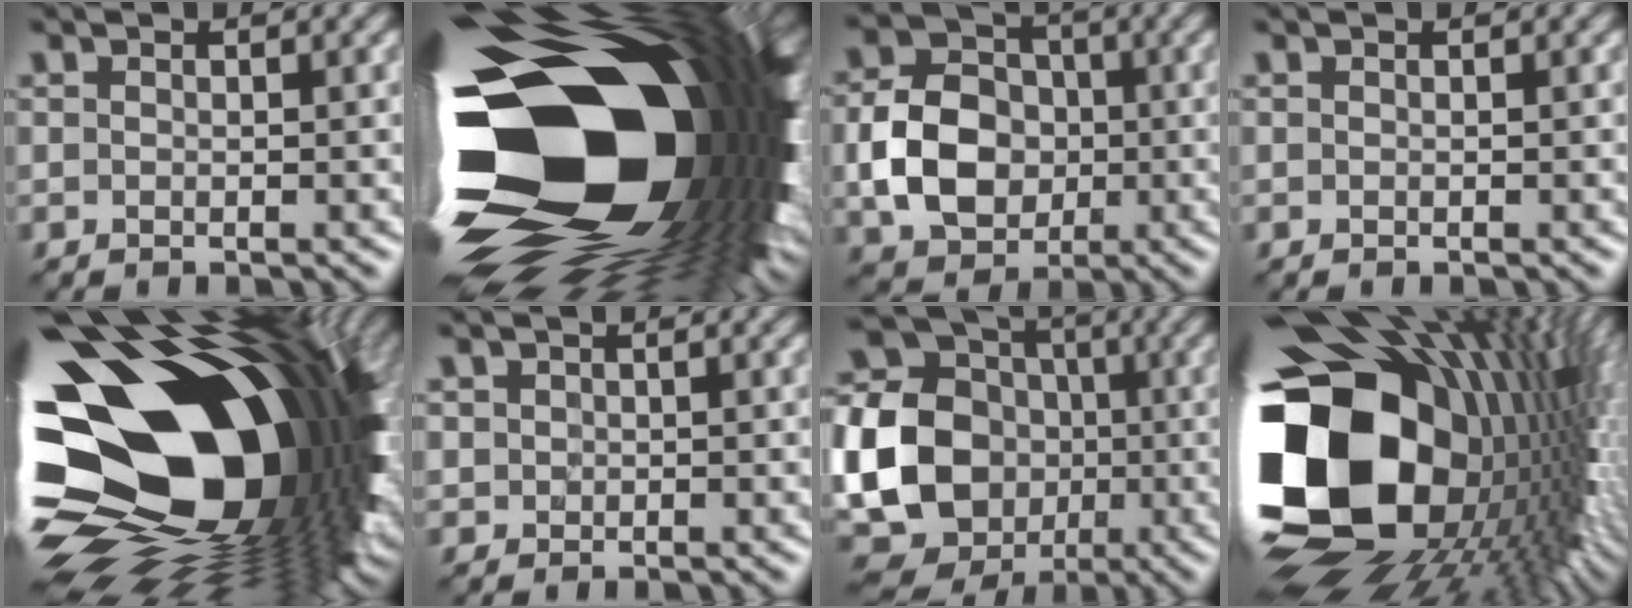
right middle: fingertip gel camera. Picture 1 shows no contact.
{"total": 21.8, "force": [-2.6, 11.9, 18.1], "torque": [-0.323, -0.053, -0.053]}
{"total": 6.7, "force": [-1.5, 5.2, 4.0], "torque": [-0.075, 0.005, -0.031]}
{"total": 0.0}
{"total": 20.8, "force": [0.5, 12.4, 16.8], "torque": [-0.293, -0.059, 0.023]}
{"total": 1.6, "force": [0.6, 1.4, 0.6], "torque": [-0.016, 0.008, 0.017]}
{"total": 24.3, "force": [-3.5, 22.5, 8.6], "torque": [-0.216, 0.001, -0.106]}
{"total": 20.5, "force": [-0.8, 13.6, 15.4], "torque": [-0.329, -0.044, 0.007]}